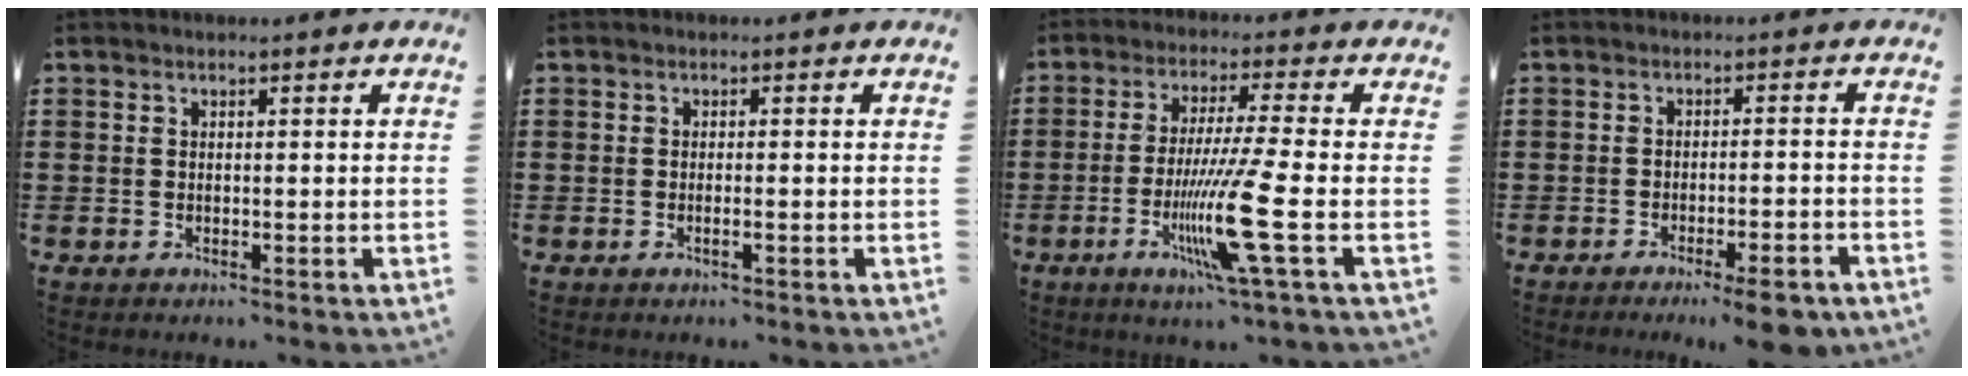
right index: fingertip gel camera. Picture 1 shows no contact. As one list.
[{"total": 0.9, "force": [-0.5, 0.0, 0.7], "torque": [-0.013, -0.003, -0.008]}, {"total": 12.0, "force": [-3.5, -0.3, 11.5], "torque": [-0.225, -0.024, -0.069]}, {"total": 4.4, "force": [-3.5, 0.1, 2.8], "torque": [-0.043, -0.007, -0.061]}]